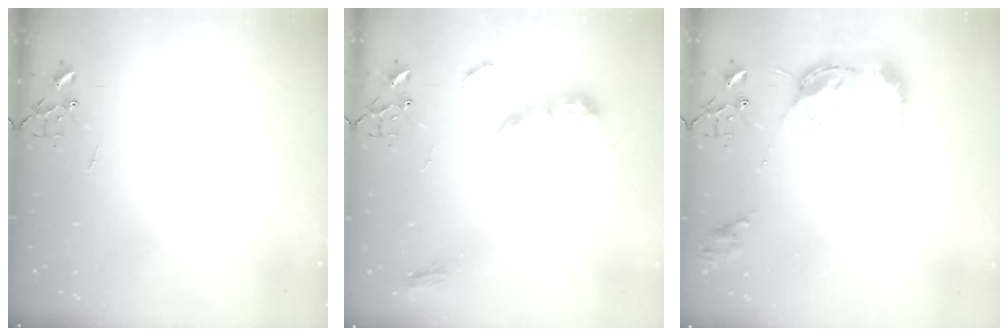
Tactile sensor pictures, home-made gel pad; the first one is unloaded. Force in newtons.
{"total": 9.0, "press": 9.0, "slide": 0.2}
{"total": 15.2, "press": 15.1, "slide": 1.5}